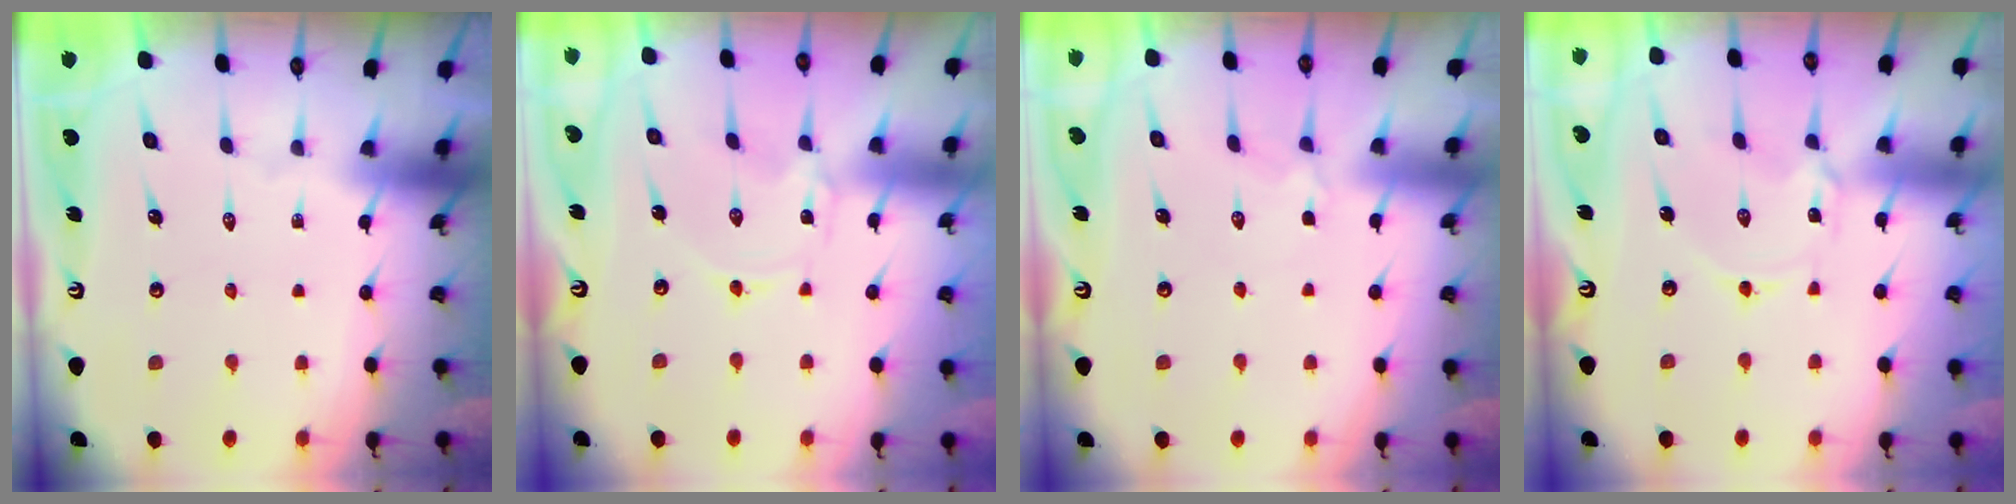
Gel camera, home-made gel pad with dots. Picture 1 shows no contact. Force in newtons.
{"total": 0.0}
{"total": 2.7, "press": 2.6, "slide": 0.6}
{"total": 2.5, "press": 2.5, "slide": 0.3}